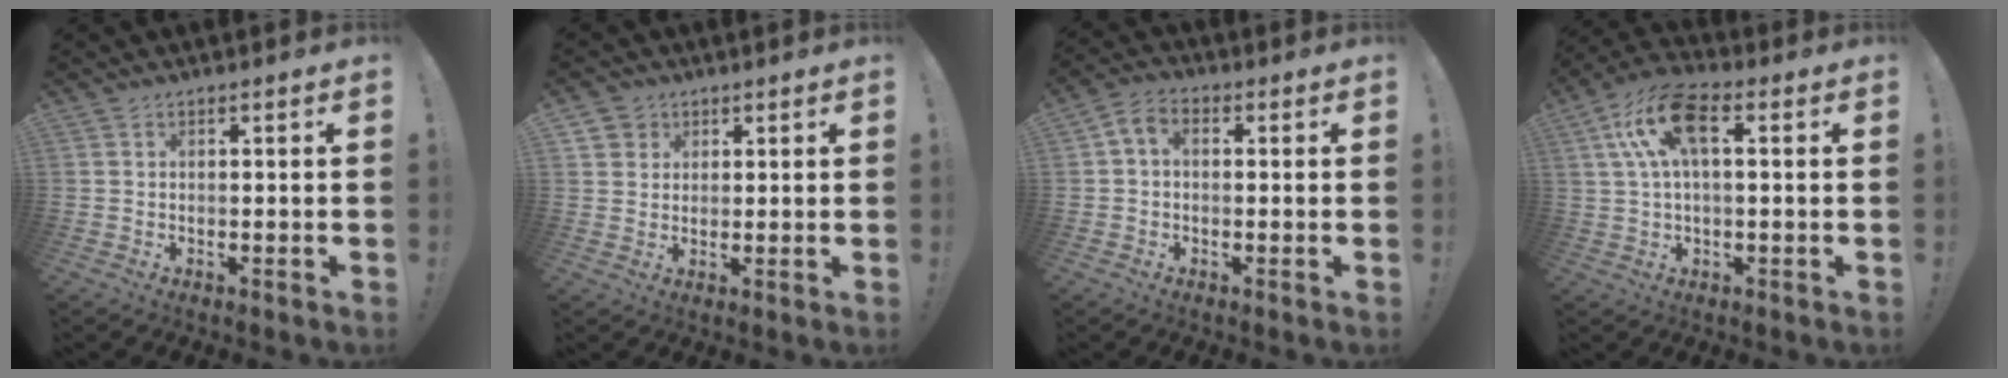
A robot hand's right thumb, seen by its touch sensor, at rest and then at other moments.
{"total": 4.1, "force": [2.0, 3.5, 0.3], "torque": [-0.007, -0.008, 0.039]}
{"total": 4.0, "force": [0.0, 2.9, 2.7], "torque": [-0.051, 0.009, 0.003]}
{"total": 13.1, "force": [3.2, 6.3, 11.0], "torque": [-0.214, 0.010, 0.061]}